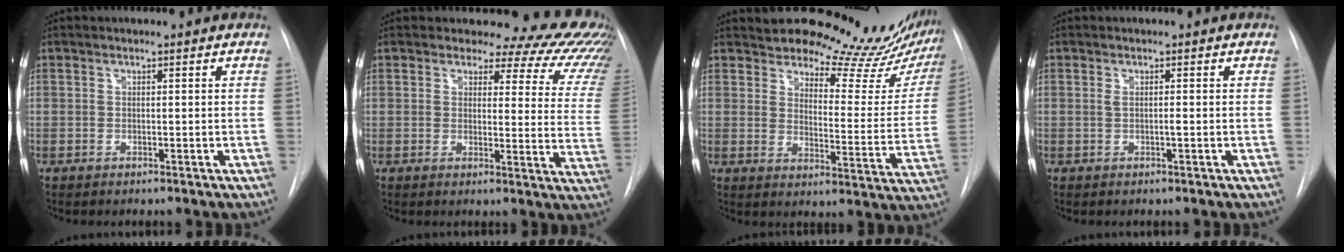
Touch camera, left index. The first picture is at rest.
{"total": 17.7, "force": [16.7, 5.0, 3.4], "torque": [-0.012, -0.109, 0.153]}
{"total": 18.5, "force": [17.6, 3.9, 4.3], "torque": [-0.037, -0.090, 0.199]}
{"total": 0.8, "force": [-0.1, -0.1, 0.8], "torque": [-0.019, 0.000, 0.001]}